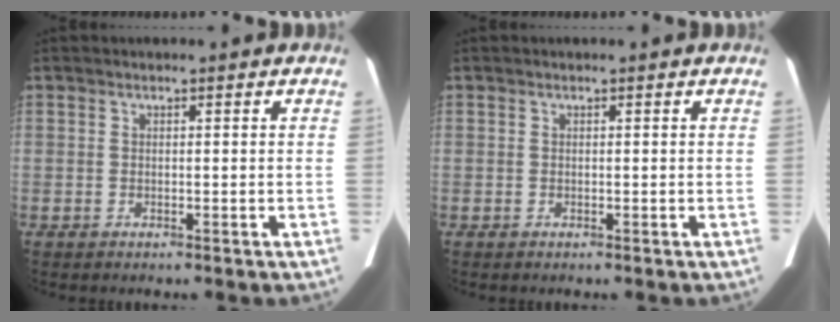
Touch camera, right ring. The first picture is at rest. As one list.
[{"total": 0.0}]